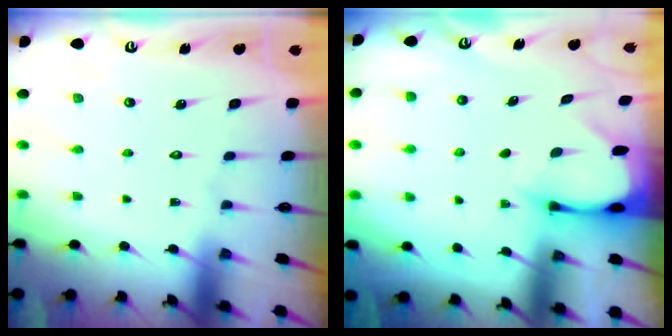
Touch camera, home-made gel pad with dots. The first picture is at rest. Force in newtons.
{"total": 2.6, "press": 2.6, "slide": 0.3}